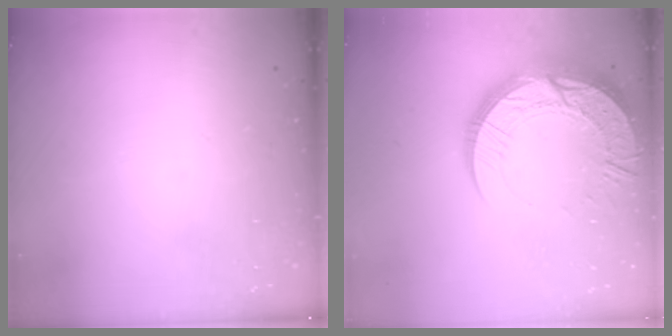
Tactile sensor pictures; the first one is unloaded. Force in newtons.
{"total": 22.5, "press": 22.4, "slide": 1.8}